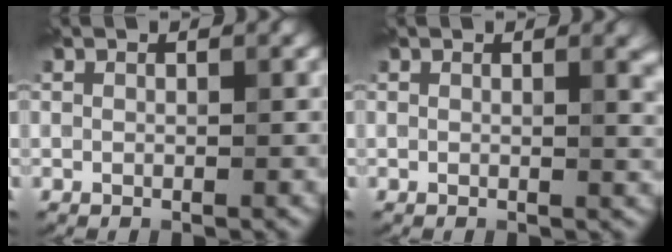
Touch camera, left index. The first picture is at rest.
{"total": 2.2, "force": [1.0, 0.8, 1.8], "torque": [-0.019, 0.000, 0.016]}